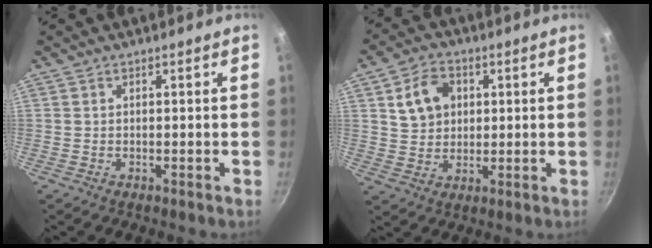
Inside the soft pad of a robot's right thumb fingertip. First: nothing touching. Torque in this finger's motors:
{"motor_torque": [-0.64, 1.07, 0.01, -0.01, 0.03]}